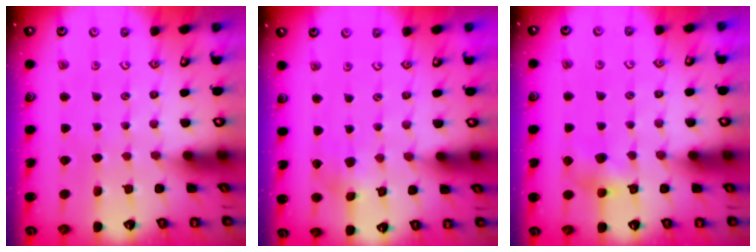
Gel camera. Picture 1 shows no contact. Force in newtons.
{"total": 1.8, "press": 1.8, "slide": 0.2}
{"total": 5.4, "press": 5.4, "slide": 0.6}